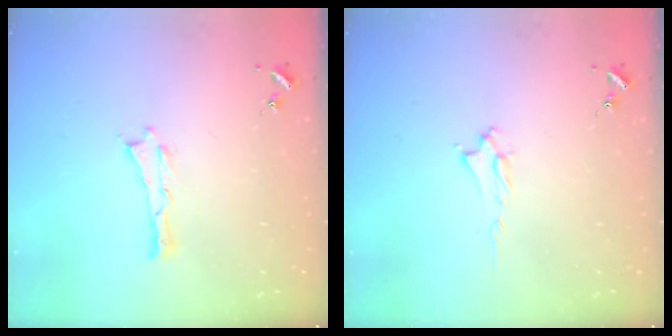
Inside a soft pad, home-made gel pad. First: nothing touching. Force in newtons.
{"total": 1.6, "press": 1.6, "slide": 0.2}